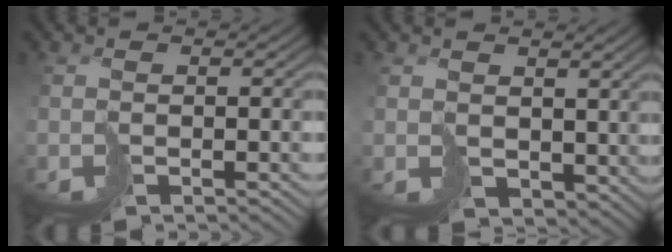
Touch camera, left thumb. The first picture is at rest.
{"total": 3.5, "force": [1.7, 2.6, 1.5], "torque": [-0.048, -0.015, 0.041]}